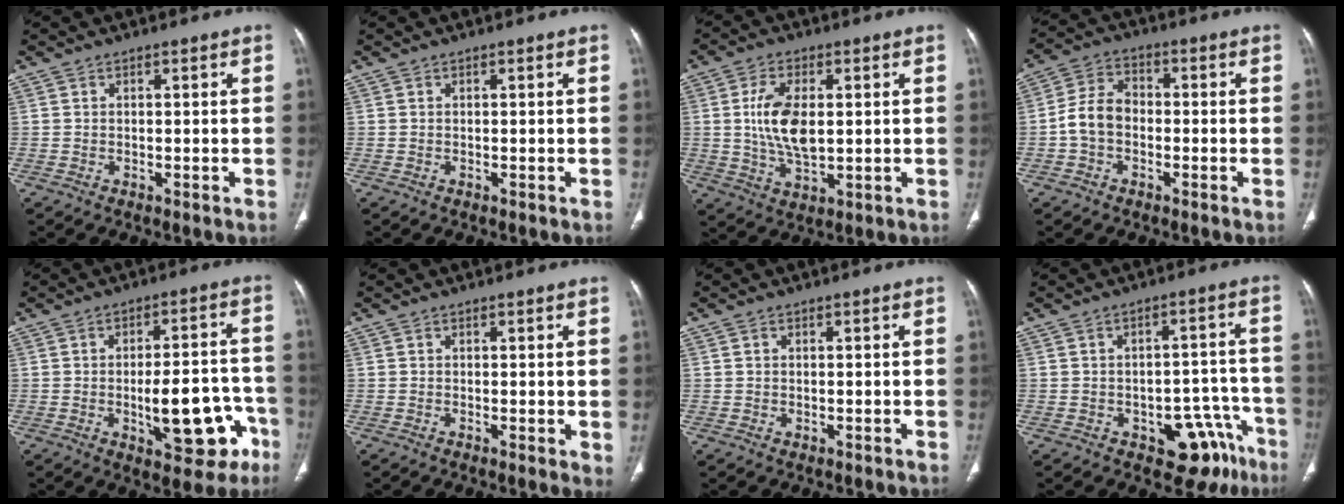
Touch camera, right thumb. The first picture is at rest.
{"total": 0.0}
{"total": 10.1, "force": [1.1, 5.2, 8.5], "torque": [-0.160, -0.008, 0.027]}
{"total": 7.2, "force": [-1.4, 5.3, 4.6], "torque": [-0.079, 0.027, -0.039]}
{"total": 15.0, "force": [-4.8, 6.5, 12.7], "torque": [-0.140, 0.034, -0.055]}
{"total": 2.1, "force": [0.2, 0.7, 1.9], "torque": [-0.029, -0.009, 0.001]}
{"total": 0.7, "force": [0.2, 0.6, 0.3], "torque": [-0.003, -0.001, 0.004]}
{"total": 11.5, "force": [-6.4, 6.8, 6.6], "torque": [-0.031, 0.056, -0.078]}